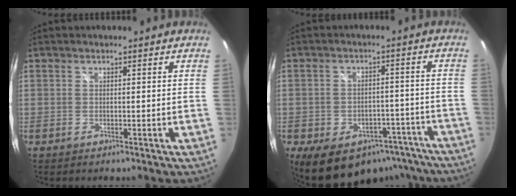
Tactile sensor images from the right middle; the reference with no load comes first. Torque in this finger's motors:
{"motor_torque": [1.10, -1.03, 0.22, 0.10]}